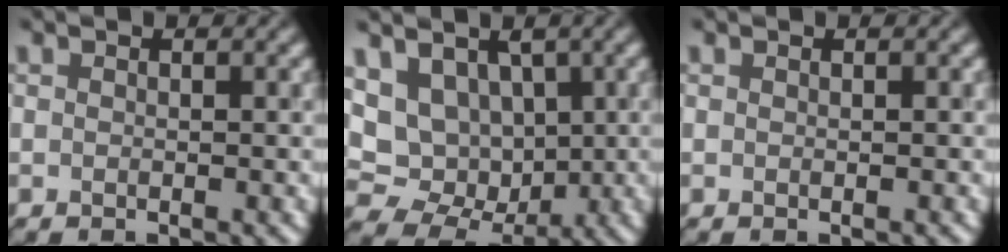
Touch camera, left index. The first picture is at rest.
{"total": 8.5, "force": [1.9, 6.7, 4.9], "torque": [-0.091, 0.005, 0.035]}
{"total": 0.0}